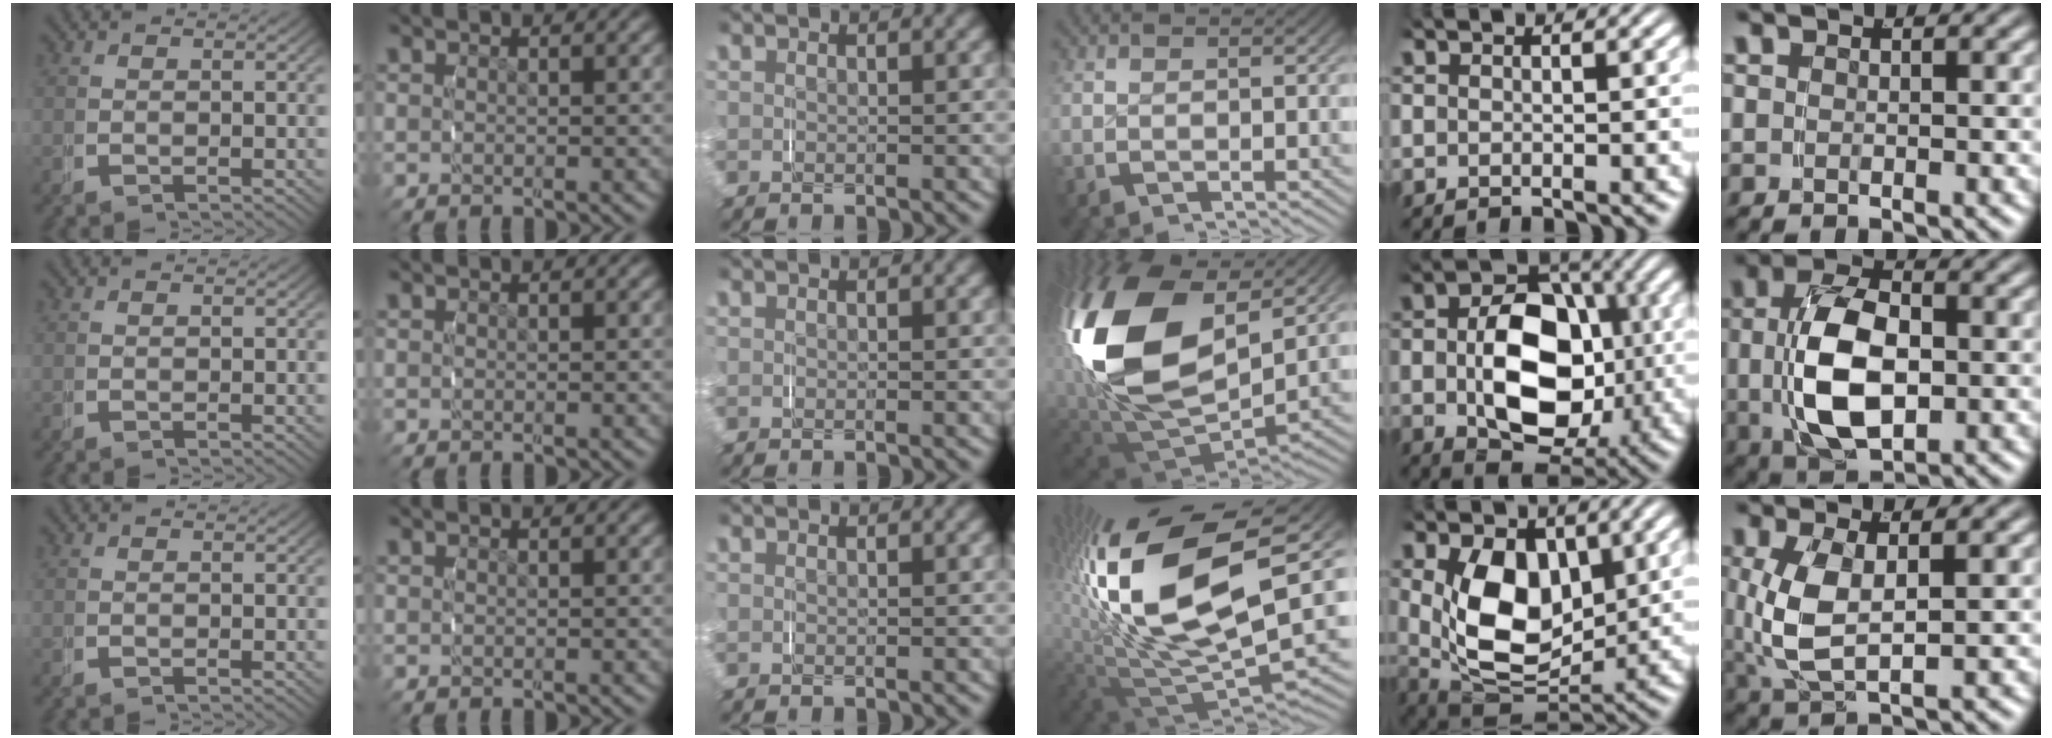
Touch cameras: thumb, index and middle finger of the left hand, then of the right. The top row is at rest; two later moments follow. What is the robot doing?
{"motion": "grasp_and_lifting", "object": "knife"}